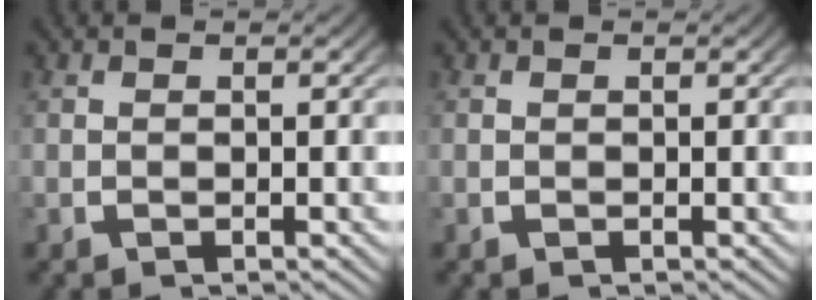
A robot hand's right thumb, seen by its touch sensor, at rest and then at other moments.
{"total": 0.0}